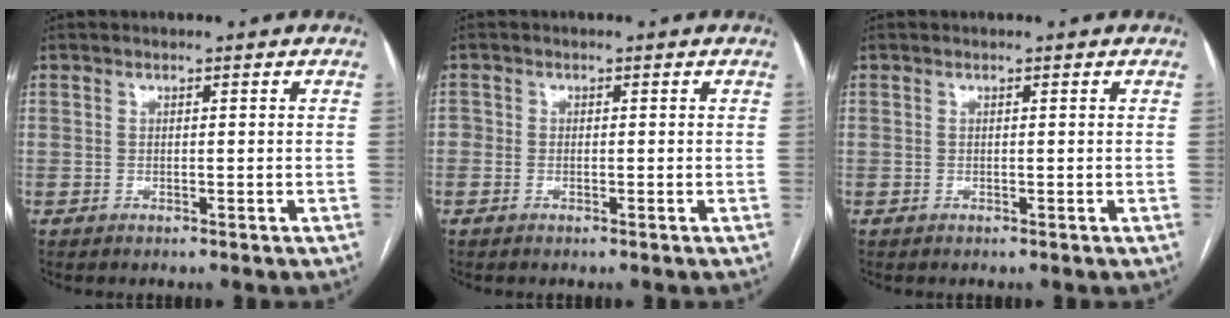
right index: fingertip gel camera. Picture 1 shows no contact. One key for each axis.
{"total": 1.2, "fx": -0.2, "fy": 1.0, "fz": 0.5, "tx": -0.007, "ty": 0.005, "tz": -0.005}
{"total": 0.0}